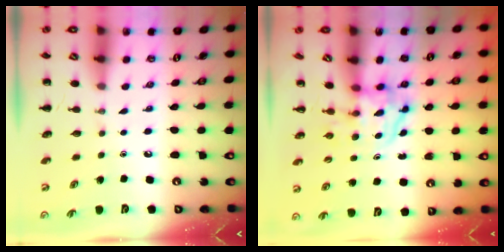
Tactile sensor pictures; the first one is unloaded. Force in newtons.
{"total": 3.6, "press": 3.5, "slide": 0.5}